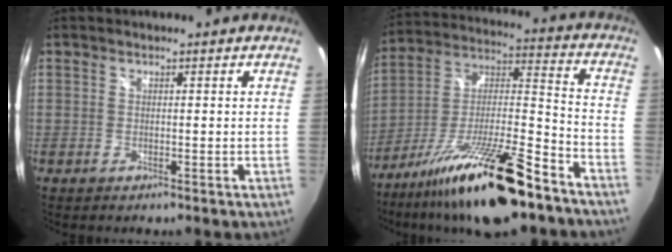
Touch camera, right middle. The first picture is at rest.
{"total": 22.6, "force": [-15.3, 4.7, 16.0], "torque": [-0.274, -0.016, -0.254]}